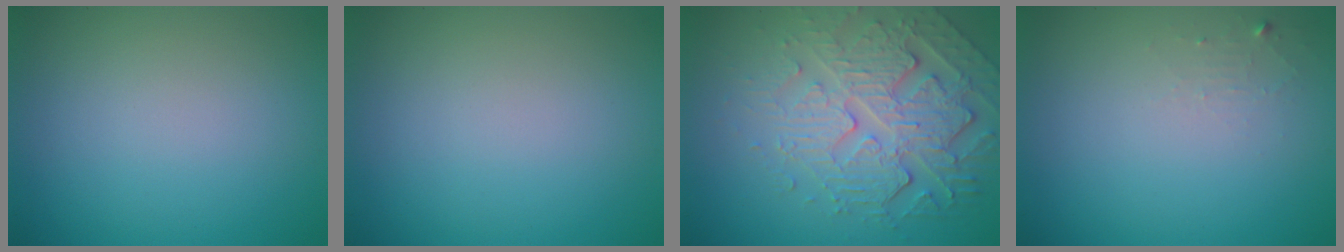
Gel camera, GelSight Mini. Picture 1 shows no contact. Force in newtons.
{"total": 0.0}
{"total": 6.4, "press": 4.9, "slide": 4.1}
{"total": 1.0, "press": 1.0, "slide": 0.1}